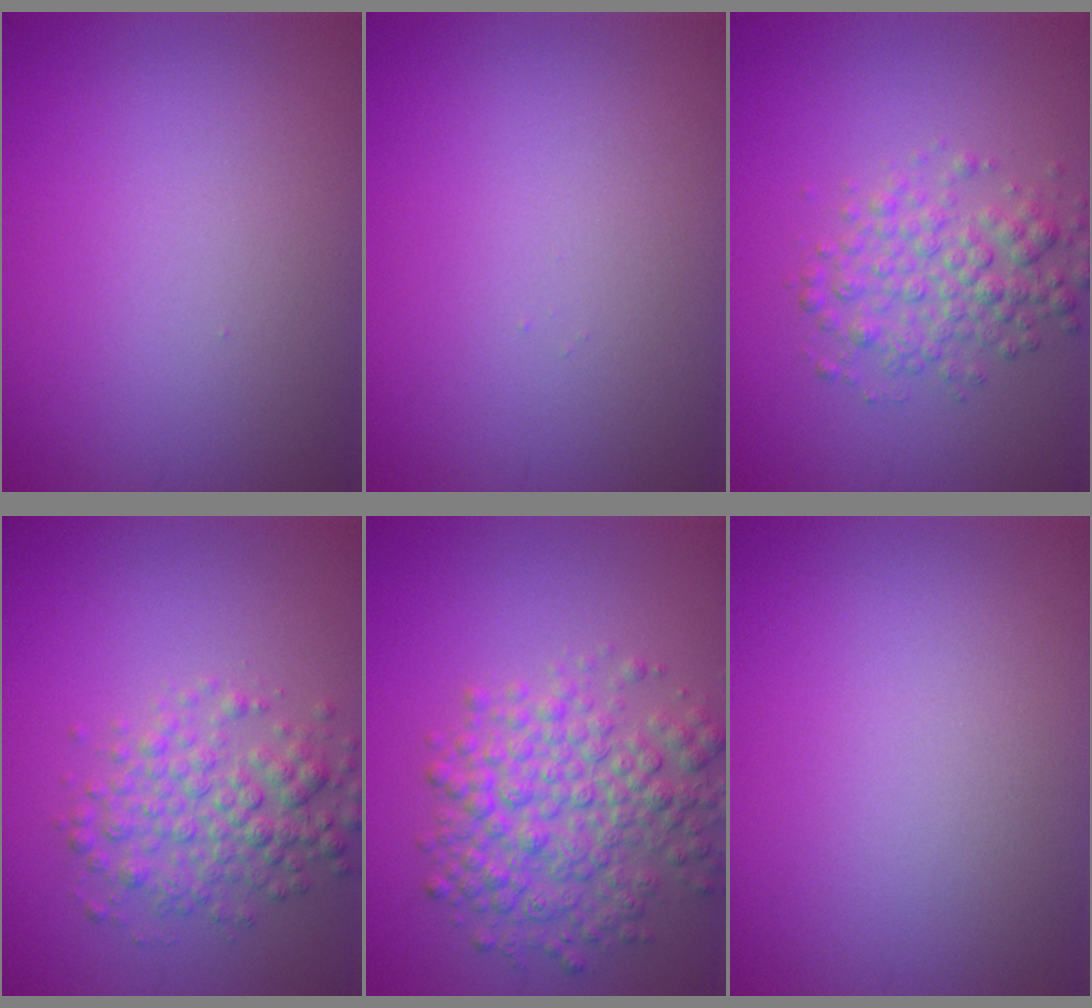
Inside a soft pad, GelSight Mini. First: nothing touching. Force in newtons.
{"total": 0.0}
{"total": 3.6, "press": 3.6, "slide": 0.1}
{"total": 3.9, "press": 3.9, "slide": 0.1}
{"total": 6.0, "press": 6.0, "slide": 0.2}
{"total": 0.0}